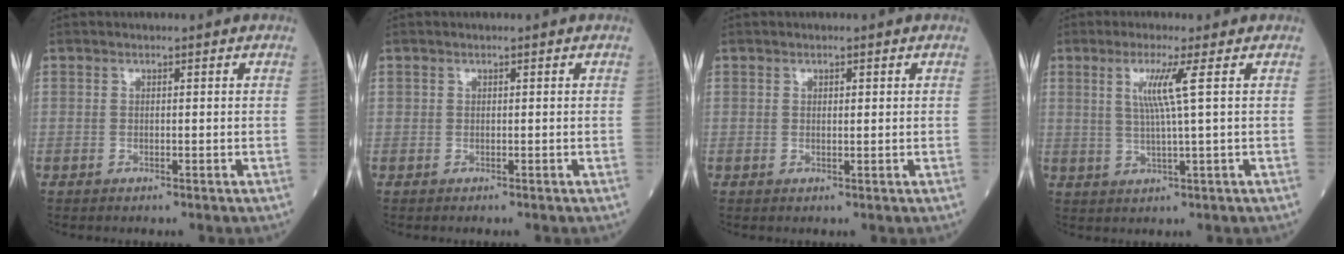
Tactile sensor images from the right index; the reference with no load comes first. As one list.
[{"total": 0.0}, {"total": 0.9, "force": [0.3, 0.3, 0.7], "torque": [-0.012, -0.001, 0.006]}, {"total": 5.1, "force": [1.5, -1.2, 4.7], "torque": [-0.094, -0.003, 0.031]}]